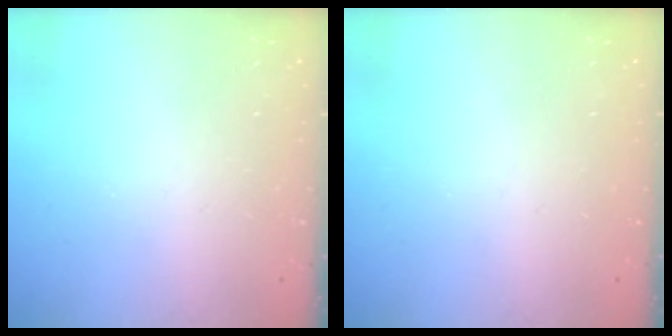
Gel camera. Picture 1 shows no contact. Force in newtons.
{"total": 0.0}